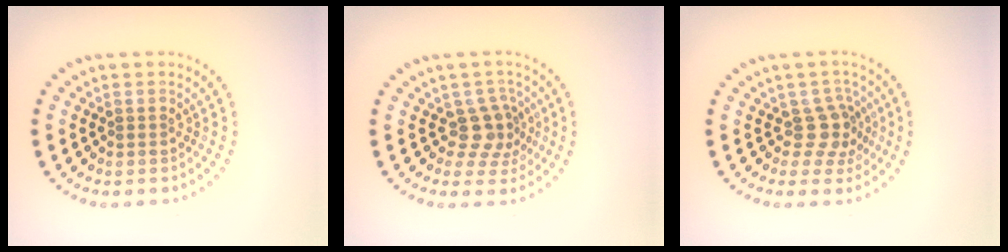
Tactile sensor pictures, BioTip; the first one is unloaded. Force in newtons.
{"total": 2.9, "press": 2.2, "slide": 1.8}
{"total": 2.7, "press": 2.1, "slide": 1.8}